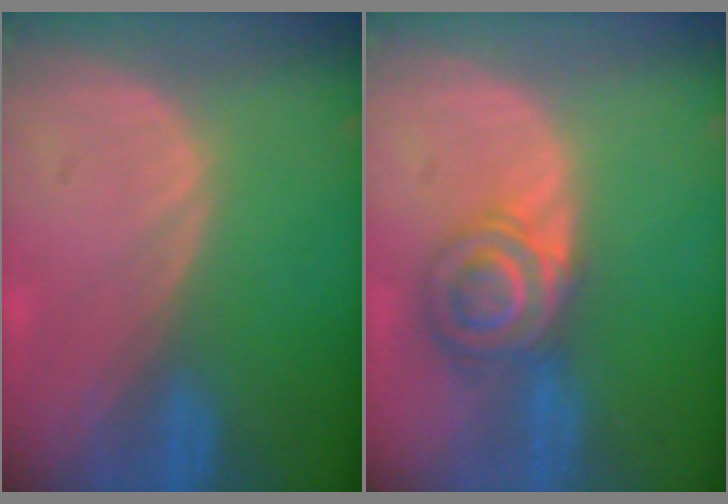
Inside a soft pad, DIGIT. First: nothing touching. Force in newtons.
{"total": 7.1, "press": 6.0, "slide": 3.8}